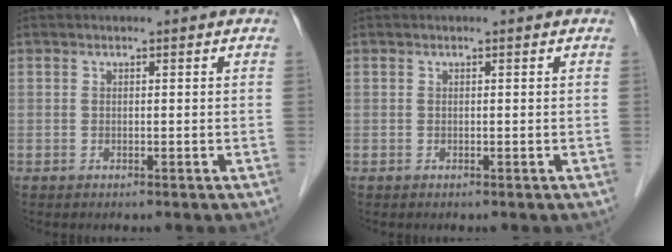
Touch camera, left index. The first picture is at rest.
{"total": 0.0}